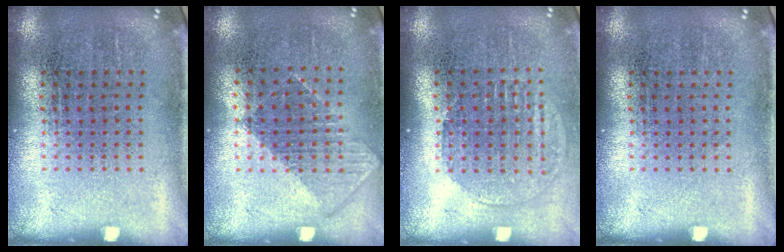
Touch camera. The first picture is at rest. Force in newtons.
{"total": 0.8, "press": 0.7, "slide": 0.4}
{"total": 1.4, "press": 1.2, "slide": 0.7}
{"total": 0.0}